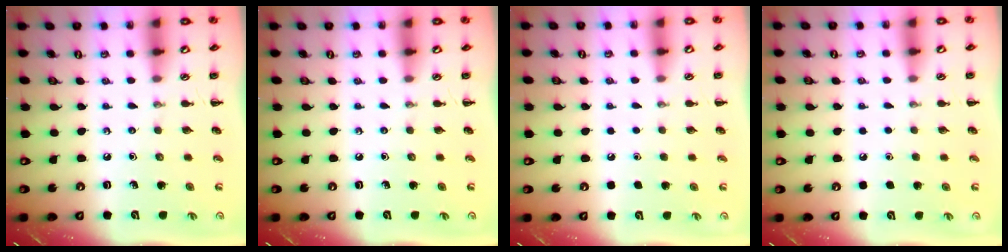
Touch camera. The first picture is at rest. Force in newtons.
{"total": 0.0}
{"total": 1.6, "press": 1.6, "slide": 0.1}
{"total": 1.7, "press": 1.7, "slide": 0.1}